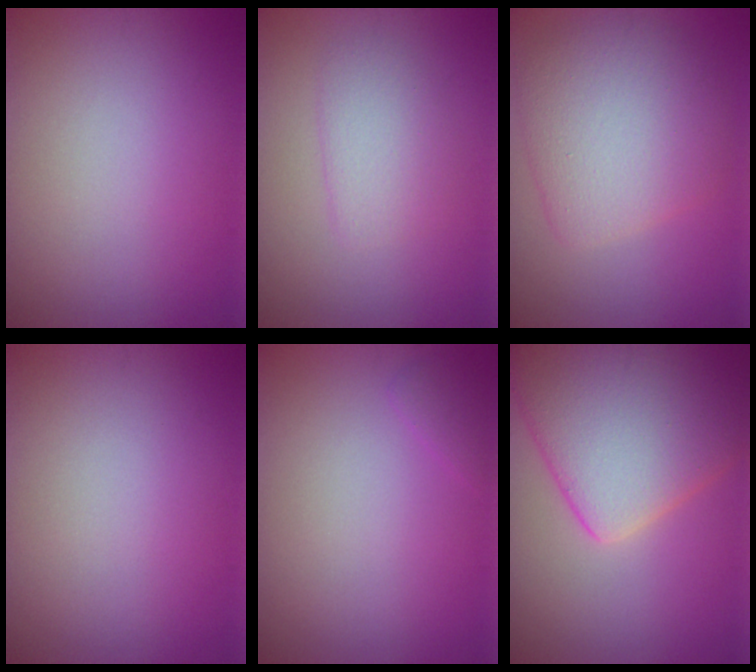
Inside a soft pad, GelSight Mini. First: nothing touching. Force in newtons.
{"total": 2.4, "press": 2.4, "slide": 0.1}
{"total": 6.1, "press": 6.1, "slide": 0.3}
{"total": 0.0}
{"total": 0.9, "press": 0.9, "slide": 0.1}
{"total": 10.6, "press": 10.6, "slide": 0.4}